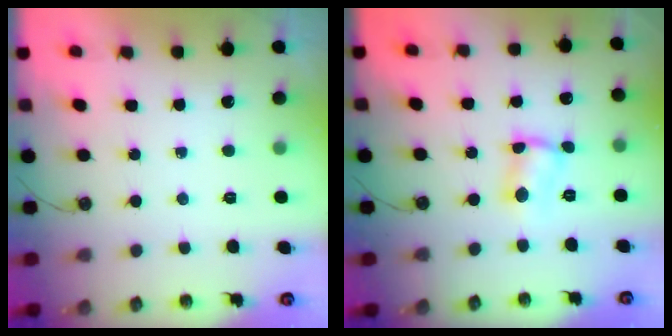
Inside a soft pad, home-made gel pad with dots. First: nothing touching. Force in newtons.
{"total": 3.7, "press": 3.7, "slide": 0.2}